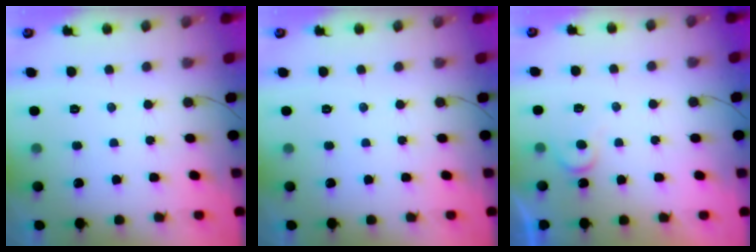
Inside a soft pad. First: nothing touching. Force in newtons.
{"total": 0.0}
{"total": 5.6, "press": 5.6, "slide": 0.6}